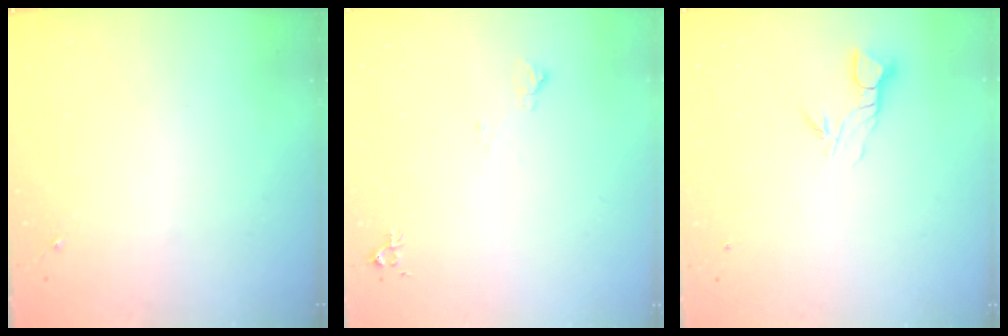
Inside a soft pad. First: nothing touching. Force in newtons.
{"total": 5.2, "press": 5.1, "slide": 1.1}
{"total": 3.8, "press": 3.8, "slide": 0.3}